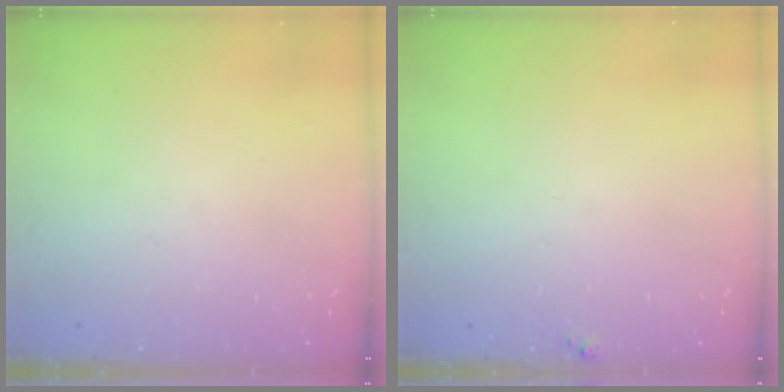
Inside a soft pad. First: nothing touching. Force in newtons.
{"total": 3.3, "press": 3.3, "slide": 0.4}